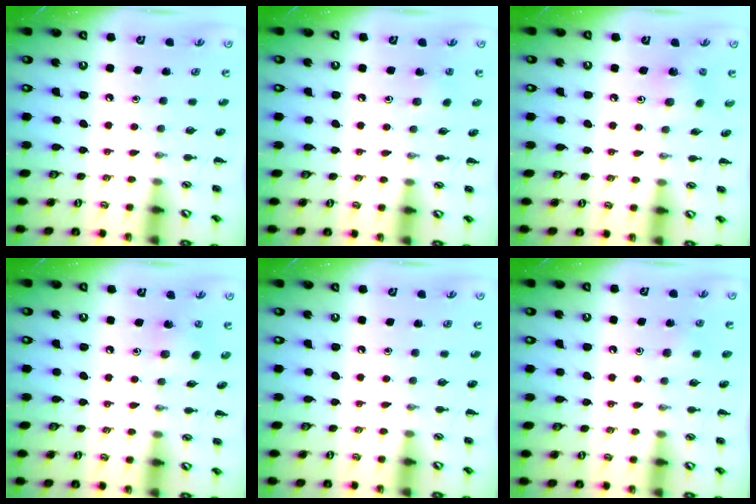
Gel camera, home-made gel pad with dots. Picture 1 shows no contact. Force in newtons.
{"total": 5.9, "press": 5.7, "slide": 1.2}
{"total": 3.9, "press": 3.8, "slide": 1.1}
{"total": 4.3, "press": 4.2, "slide": 0.9}
{"total": 0.0}
{"total": 2.8, "press": 2.5, "slide": 1.3}